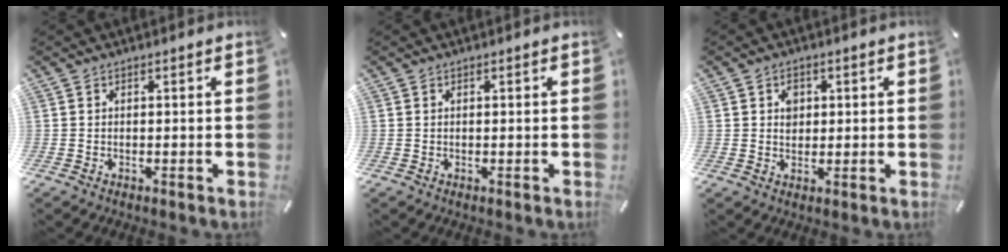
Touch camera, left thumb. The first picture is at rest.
{"total": 0.0}
{"total": 3.2, "force": [0.7, 2.8, 1.4], "torque": [-0.008, -0.003, 0.006]}